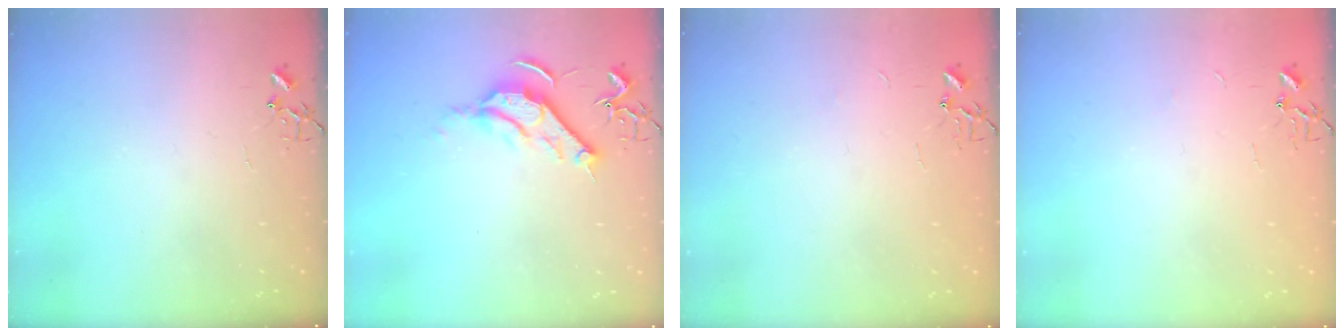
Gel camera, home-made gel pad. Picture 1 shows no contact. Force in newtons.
{"total": 10.3, "press": 10.2, "slide": 1.3}
{"total": 2.4, "press": 2.4, "slide": 0.3}
{"total": 2.4, "press": 2.4, "slide": 0.3}